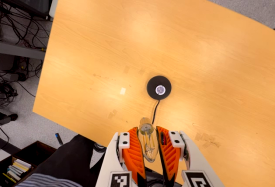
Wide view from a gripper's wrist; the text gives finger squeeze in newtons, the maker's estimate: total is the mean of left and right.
{"total": 21.3, "left": 24.6, "right": 18.0}